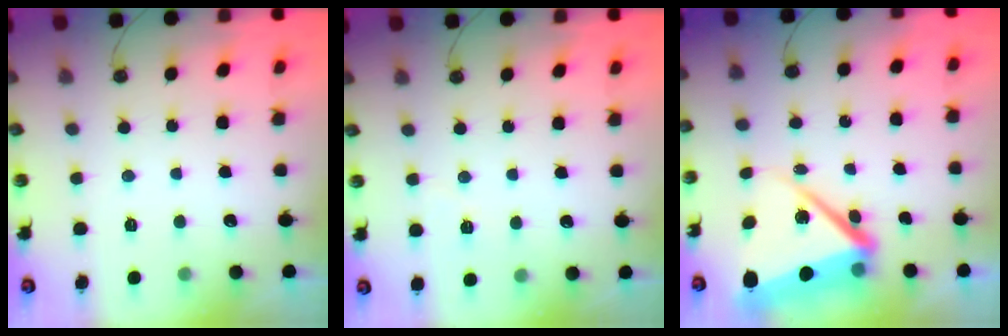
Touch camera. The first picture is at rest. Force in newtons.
{"total": 3.5, "press": 3.1, "slide": 1.8}
{"total": 12.0, "press": 11.7, "slide": 2.8}